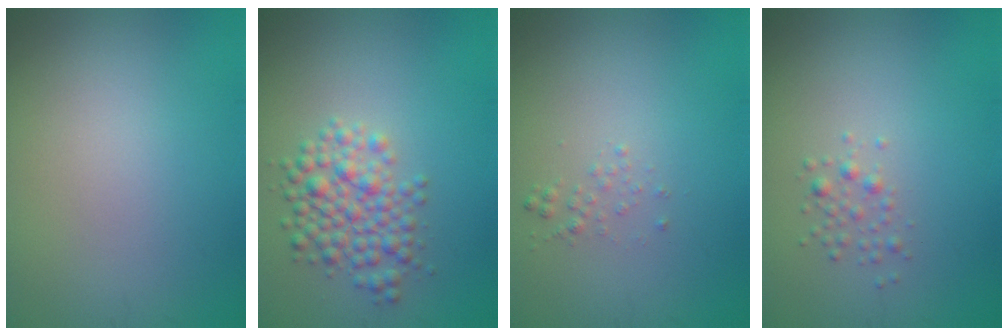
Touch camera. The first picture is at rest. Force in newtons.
{"total": 3.9, "press": 3.9, "slide": 0.2}
{"total": 0.8, "press": 0.8, "slide": 0.1}
{"total": 1.2, "press": 1.2, "slide": 0.0}